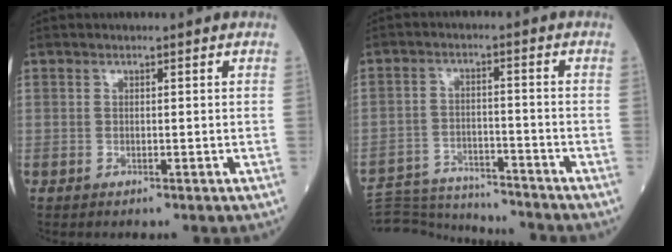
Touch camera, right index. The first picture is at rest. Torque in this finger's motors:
{"motor_torque": [-1.55, -0.59, -1.05, -0.21]}